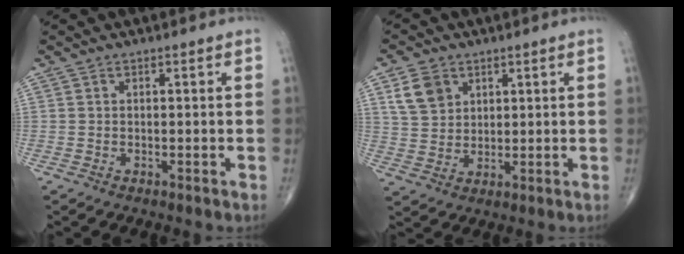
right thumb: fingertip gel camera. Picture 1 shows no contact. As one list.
[{"total": 6.8, "force": [3.2, 5.1, 3.2], "torque": [-0.042, -0.010, 0.064]}]